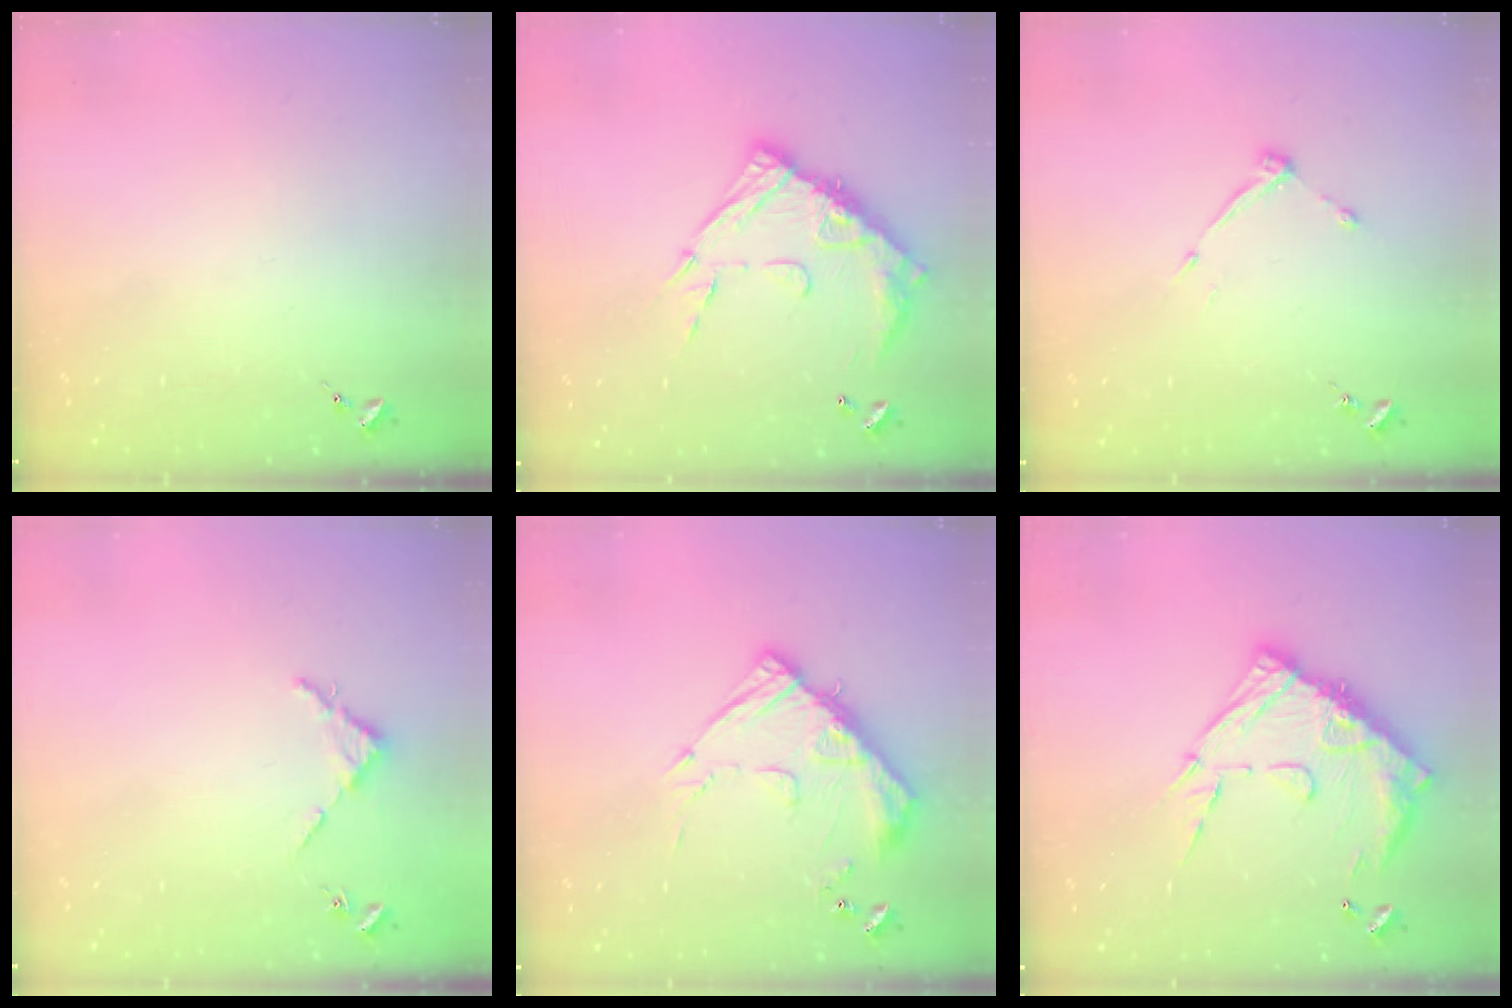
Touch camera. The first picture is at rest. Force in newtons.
{"total": 17.2, "press": 17.1, "slide": 1.4}
{"total": 5.1, "press": 5.1, "slide": 0.6}
{"total": 2.7, "press": 2.7, "slide": 0.3}
{"total": 14.2, "press": 14.2, "slide": 1.2}
{"total": 19.1, "press": 19.0, "slide": 1.7}